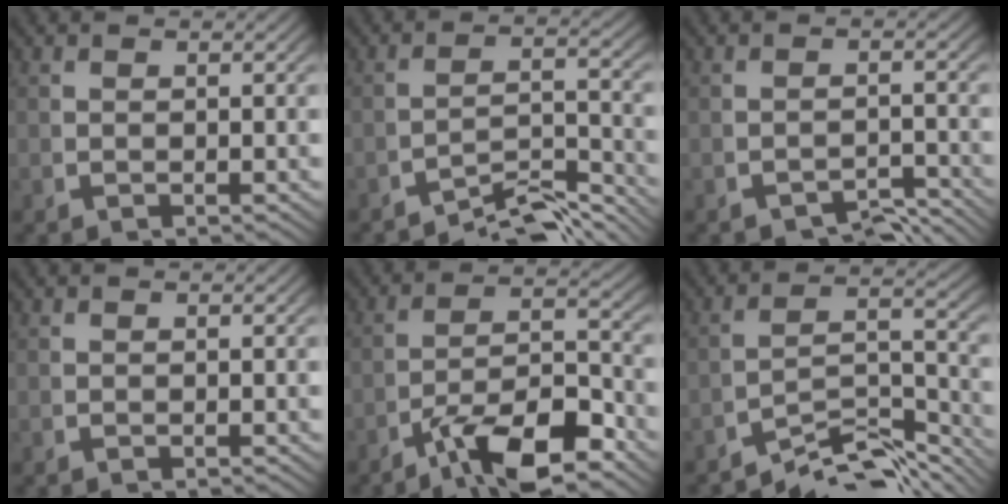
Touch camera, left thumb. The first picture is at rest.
{"total": 6.9, "force": [-5.2, 2.5, 3.7], "torque": [-0.051, -0.025, -0.073]}
{"total": 3.8, "force": [-3.5, 1.0, 1.3], "torque": [-0.007, -0.009, -0.052]}
{"total": 0.0}
{"total": 7.4, "force": [-3.5, 3.0, 5.9], "torque": [-0.105, -0.022, -0.048]}
{"total": 8.2, "force": [-5.8, 3.3, 4.8], "torque": [-0.073, -0.023, -0.082]}